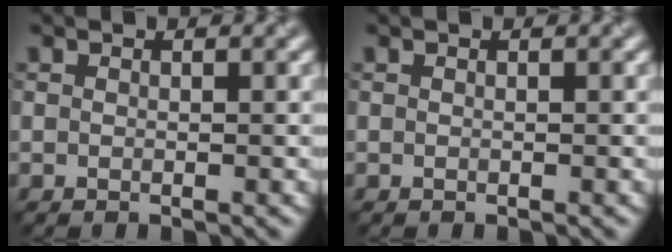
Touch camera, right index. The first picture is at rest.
{"total": 0.0}